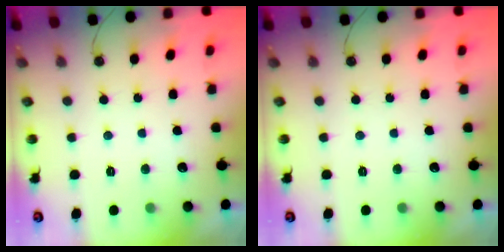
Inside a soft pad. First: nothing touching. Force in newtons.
{"total": 0.0}